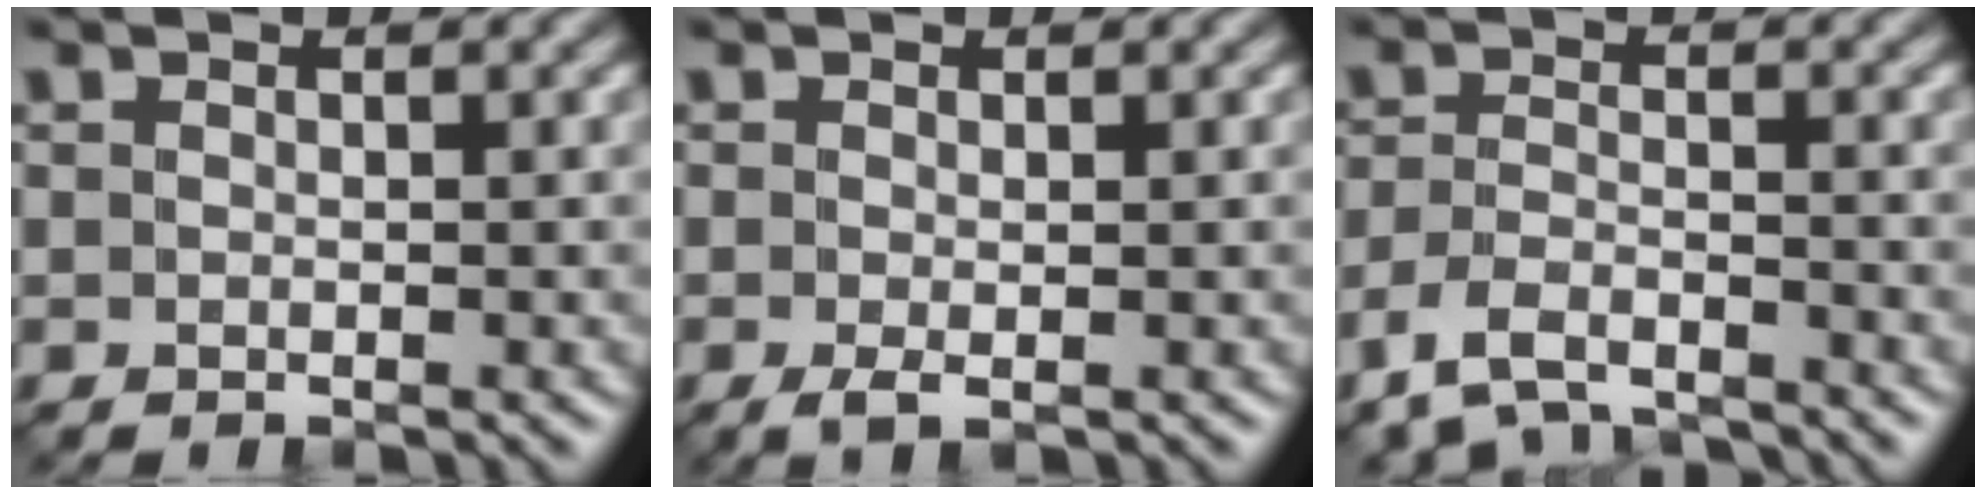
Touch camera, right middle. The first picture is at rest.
{"total": 1.1, "force": [-0.3, 0.2, 1.0], "torque": [-0.025, -0.001, -0.006]}
{"total": 5.0, "force": [-4.2, 1.6, 2.1], "torque": [-0.047, -0.006, -0.088]}